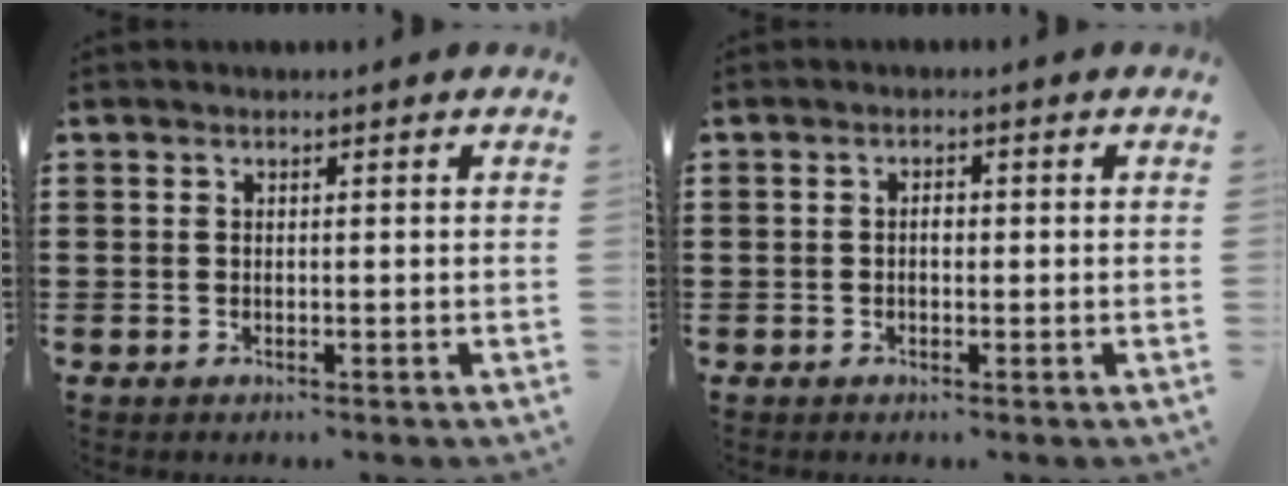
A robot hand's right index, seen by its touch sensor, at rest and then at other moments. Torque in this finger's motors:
{"motor_torque": [2.14, 0.00, 0.04, 0.02]}